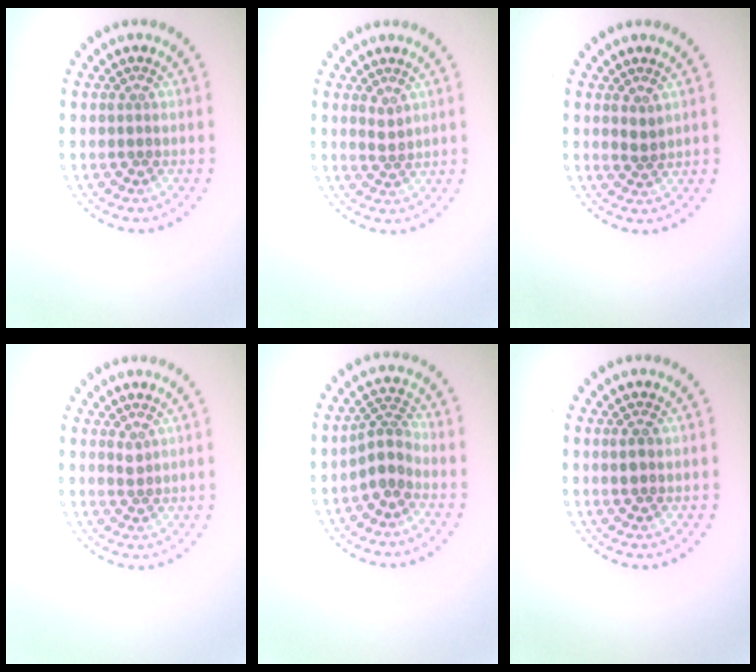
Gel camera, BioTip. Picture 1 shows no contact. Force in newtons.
{"total": 1.1, "press": 0.9, "slide": 0.6}
{"total": 1.1, "press": 0.9, "slide": 0.7}
{"total": 0.8, "press": 0.6, "slide": 0.5}
{"total": 2.5, "press": 2.0, "slide": 1.6}
{"total": 1.2, "press": 1.2, "slide": 0.3}